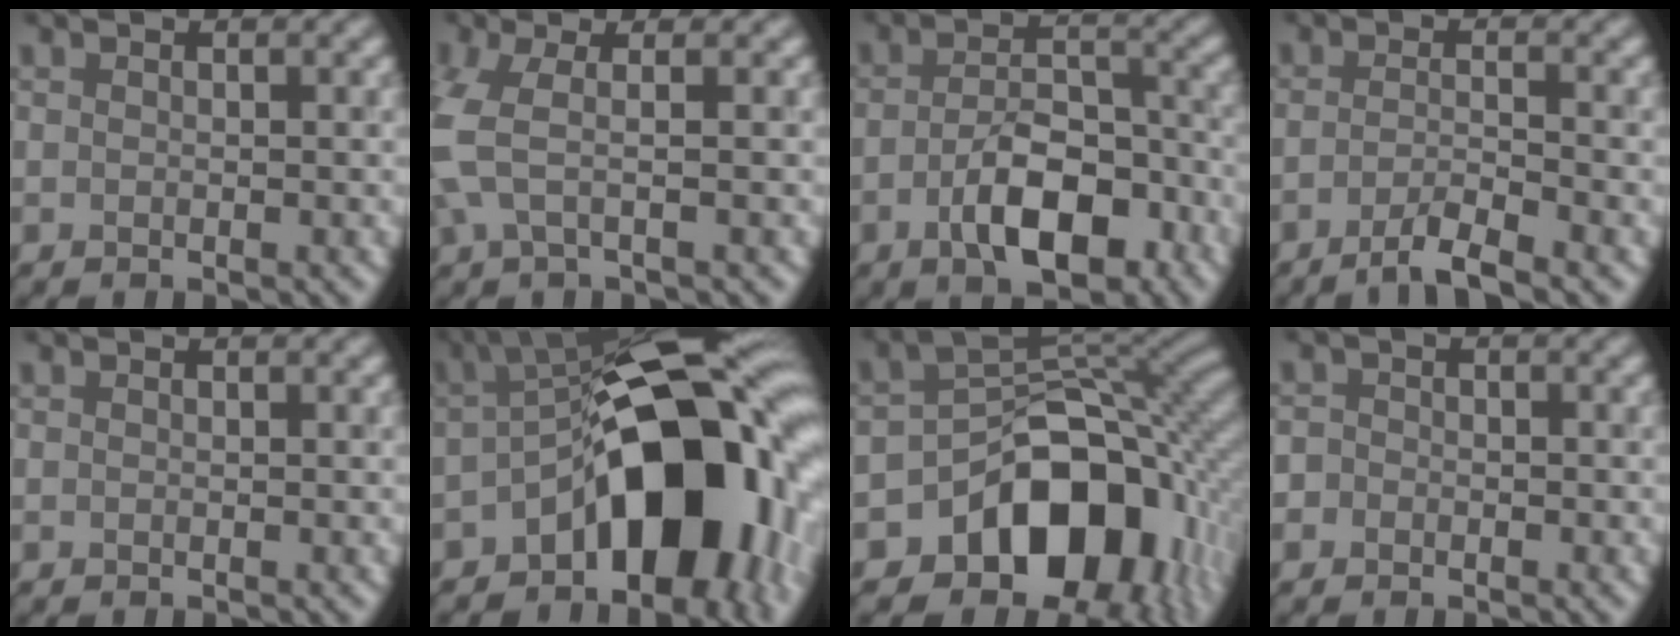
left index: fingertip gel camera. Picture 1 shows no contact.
{"total": 3.6, "force": [-0.1, 1.1, 3.4], "torque": [-0.086, -0.002, -0.008]}
{"total": 6.5, "force": [-3.0, 3.1, 4.9], "torque": [-0.080, 0.004, -0.047]}
{"total": 3.2, "force": [-2.0, 0.6, 2.4], "torque": [-0.037, 0.003, -0.052]}
{"total": 0.0}
{"total": 15.7, "force": [-3.9, 8.0, 13.0], "torque": [-0.134, 0.015, -0.065]}
{"total": 13.8, "force": [-6.2, 9.6, 7.6], "torque": [-0.096, -0.016, -0.099]}
{"total": 1.5, "force": [-0.3, 1.5, 0.2], "torque": [0.014, 0.007, -0.022]}